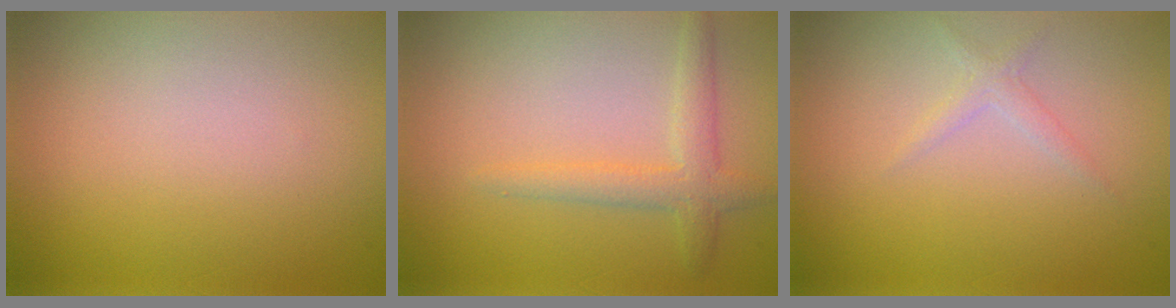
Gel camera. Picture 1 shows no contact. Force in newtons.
{"total": 2.4, "press": 2.4, "slide": 0.1}
{"total": 1.1, "press": 1.1, "slide": 0.0}